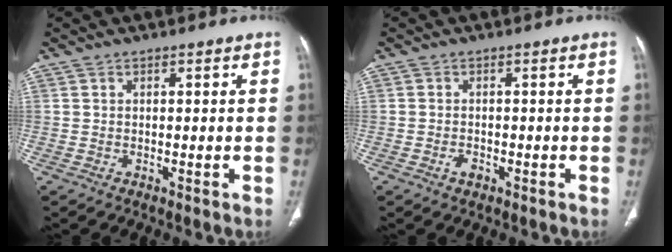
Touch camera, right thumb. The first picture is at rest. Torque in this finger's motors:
{"motor_torque": [0.63, 0.42, -0.23, -0.09, -0.01]}